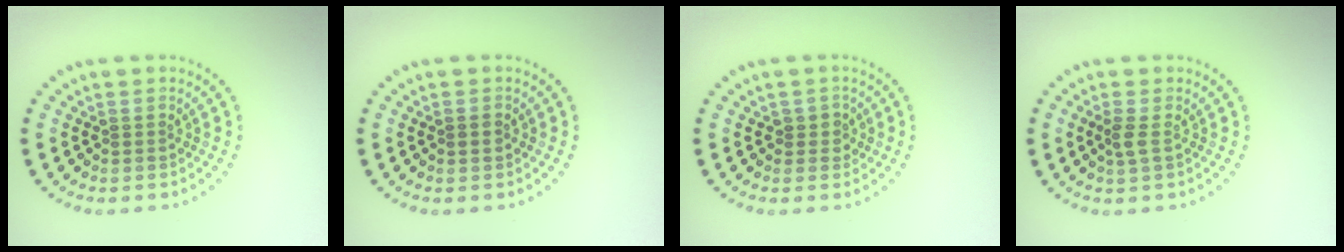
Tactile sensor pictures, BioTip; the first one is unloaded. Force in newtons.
{"total": 0.9, "press": 0.9, "slide": 0.2}
{"total": 1.3, "press": 1.1, "slide": 0.5}
{"total": 1.2, "press": 1.1, "slide": 0.5}